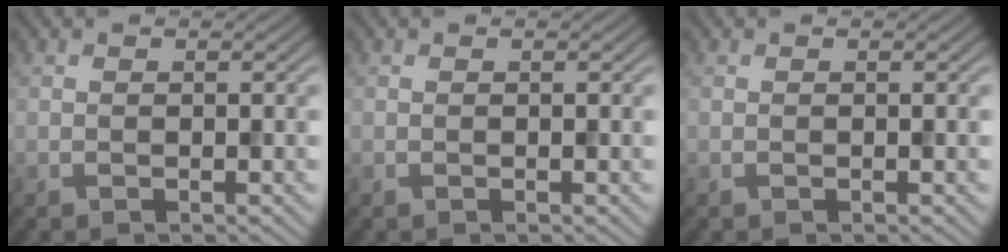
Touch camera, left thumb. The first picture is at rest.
{"total": 0.0}
{"total": 0.0}